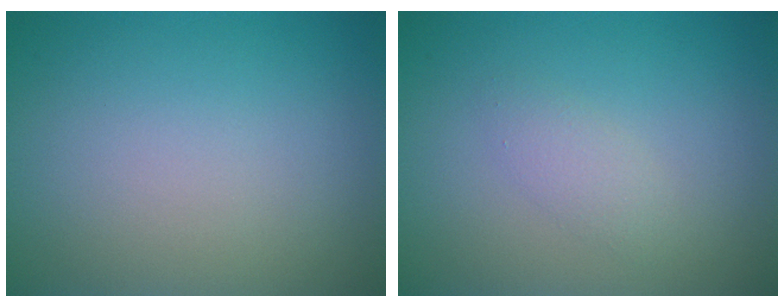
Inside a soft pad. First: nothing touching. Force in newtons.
{"total": 1.4, "press": 1.4, "slide": 0.1}